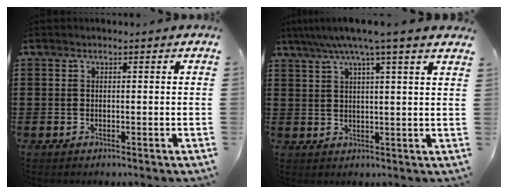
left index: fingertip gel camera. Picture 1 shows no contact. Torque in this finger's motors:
{"motor_torque": [2.14, 0.00, 0.80, 0.21]}